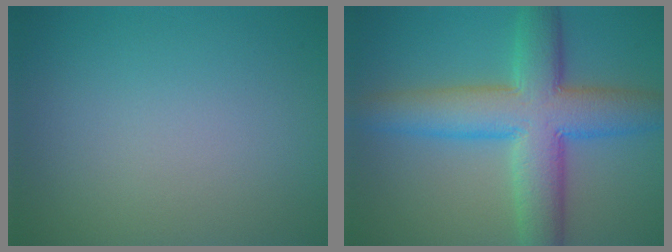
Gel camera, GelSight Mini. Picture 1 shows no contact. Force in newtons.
{"total": 9.4, "press": 9.4, "slide": 0.2}